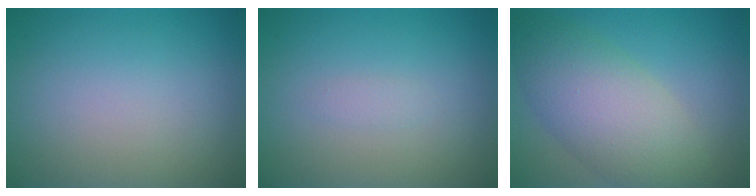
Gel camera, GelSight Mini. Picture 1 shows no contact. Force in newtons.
{"total": 0.7, "press": 0.7, "slide": 0.0}
{"total": 7.2, "press": 7.2, "slide": 0.4}